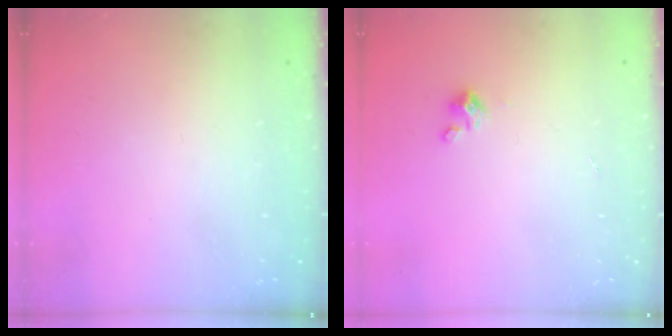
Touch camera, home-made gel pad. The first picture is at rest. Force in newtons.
{"total": 2.0, "press": 2.0, "slide": 0.2}